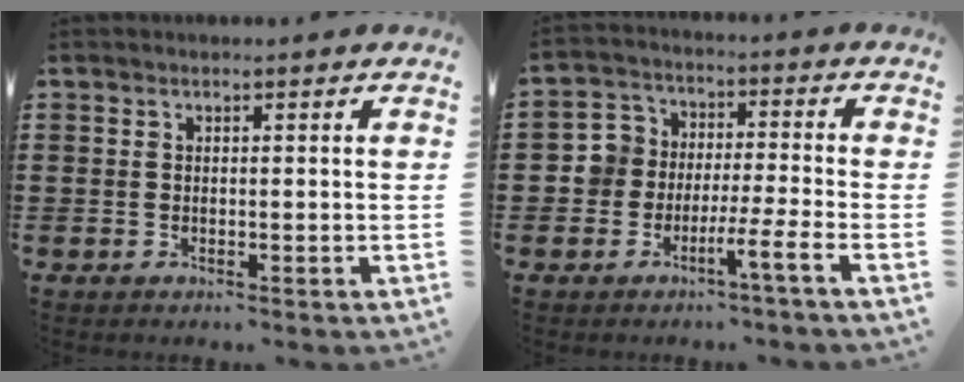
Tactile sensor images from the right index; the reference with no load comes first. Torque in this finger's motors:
{"motor_torque": [0.90, -0.33, 0.33, 0.04]}